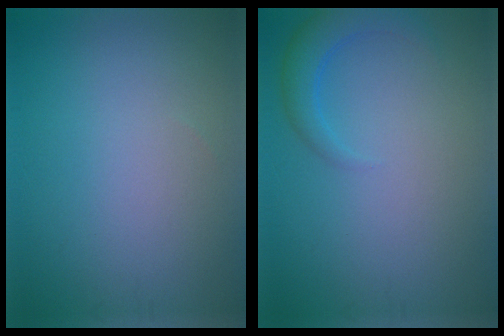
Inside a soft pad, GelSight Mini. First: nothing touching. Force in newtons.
{"total": 2.8, "press": 2.8, "slide": 0.2}